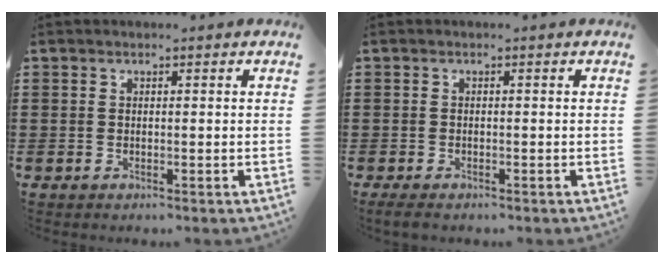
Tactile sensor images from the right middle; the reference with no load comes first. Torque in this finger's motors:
{"motor_torque": [0.61, 0.05, 0.18, 0.04]}